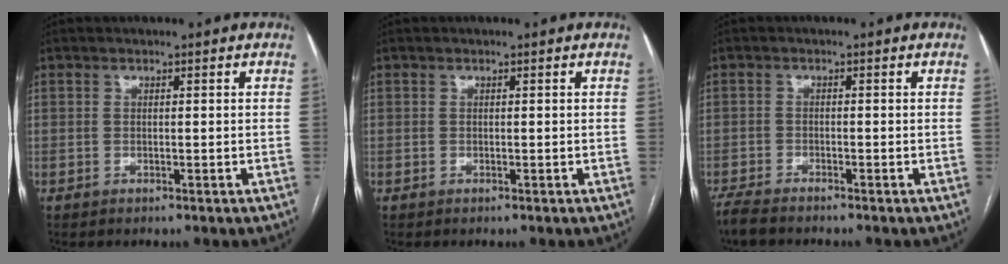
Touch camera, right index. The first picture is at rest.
{"total": 0.0}
{"total": 3.7, "force": [-3.3, 0.4, 1.6], "torque": [-0.032, -0.014, -0.059]}